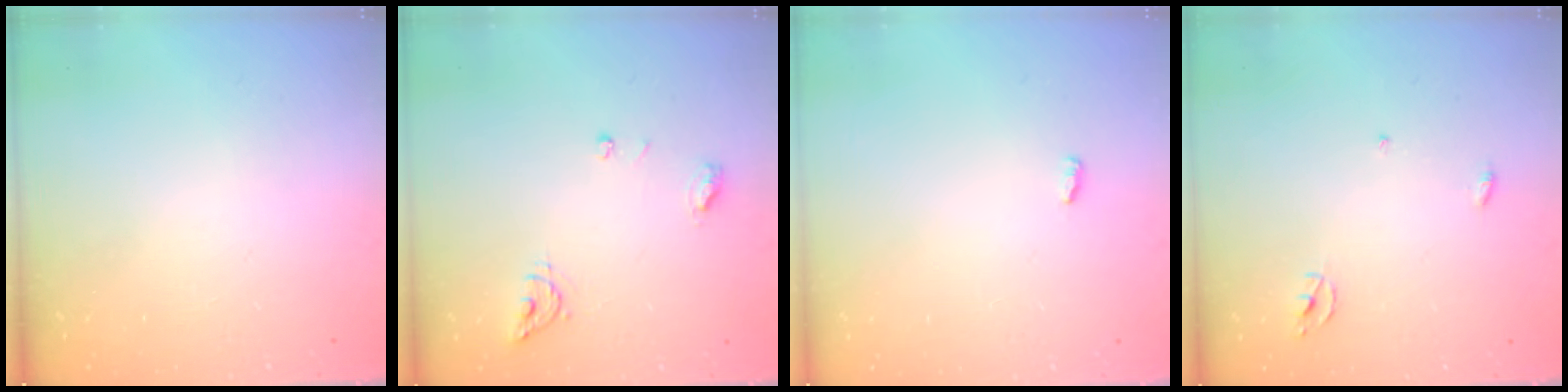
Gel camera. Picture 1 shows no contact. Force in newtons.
{"total": 6.2, "press": 6.2, "slide": 0.5}
{"total": 2.9, "press": 2.6, "slide": 1.3}
{"total": 2.3, "press": 2.3, "slide": 0.1}